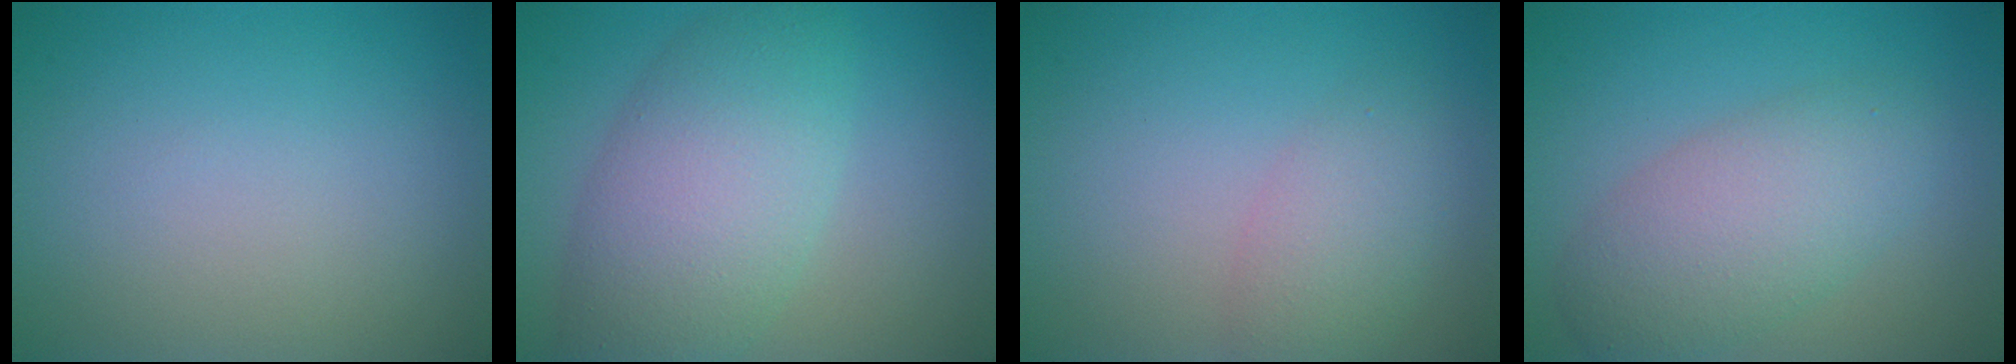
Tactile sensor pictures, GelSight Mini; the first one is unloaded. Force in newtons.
{"total": 7.3, "press": 7.3, "slide": 0.3}
{"total": 2.9, "press": 2.9, "slide": 0.1}
{"total": 5.5, "press": 5.5, "slide": 0.1}